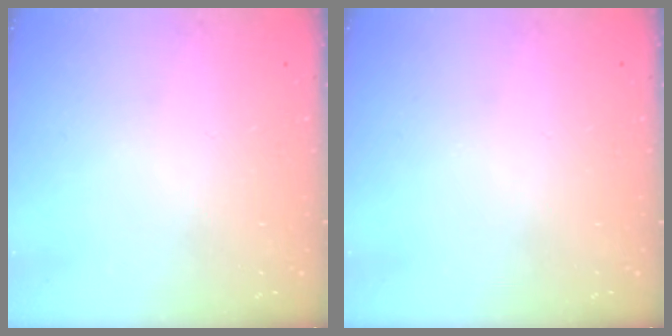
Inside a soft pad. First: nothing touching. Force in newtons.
{"total": 0.0}